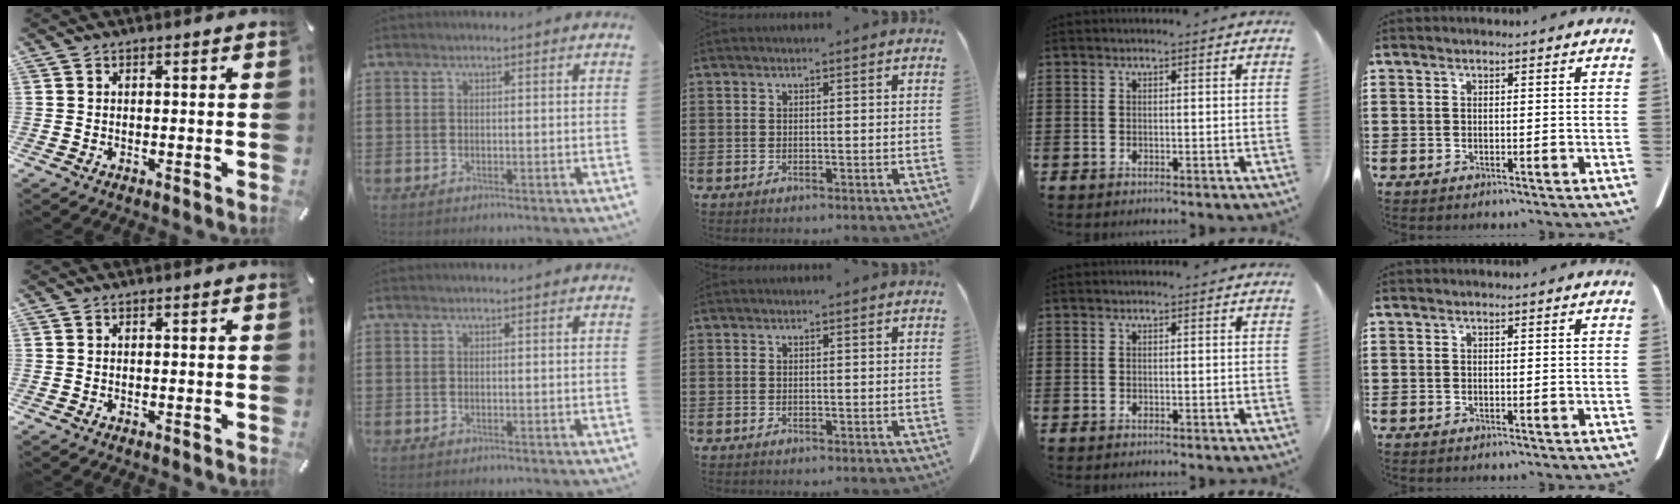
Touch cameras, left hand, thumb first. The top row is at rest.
{}